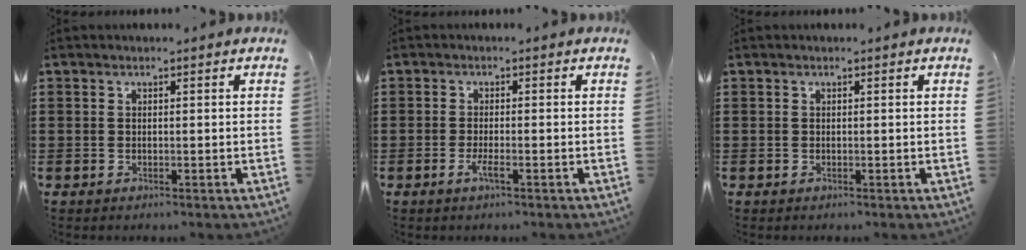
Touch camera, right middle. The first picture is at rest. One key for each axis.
{"total": 2.0, "fx": -0.9, "fy": 0.2, "fz": 1.8, "tx": -0.038, "ty": -0.002, "tz": -0.020}
{"total": 0.0}